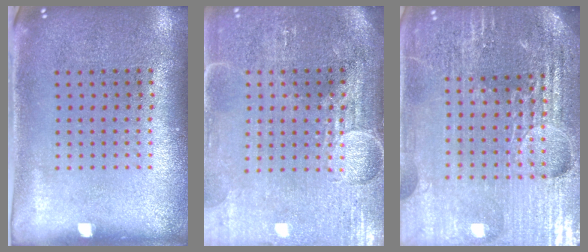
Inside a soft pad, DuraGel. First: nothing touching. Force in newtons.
{"total": 3.8, "press": 3.4, "slide": 1.6}
{"total": 5.9, "press": 5.3, "slide": 2.6}